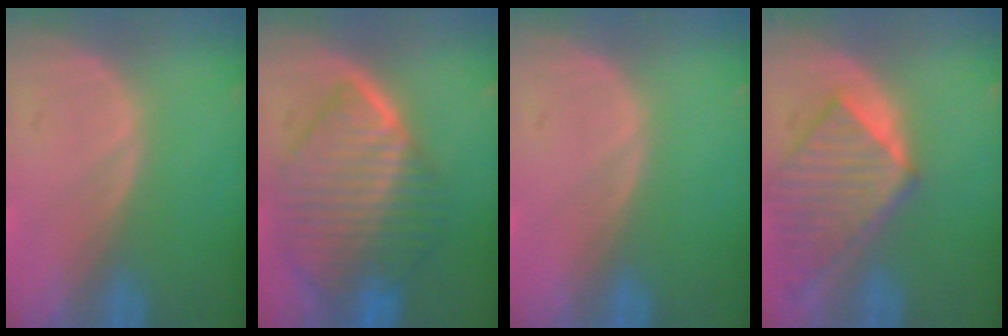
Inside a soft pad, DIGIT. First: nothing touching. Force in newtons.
{"total": 10.3, "press": 10.2, "slide": 0.9}
{"total": 0.0}
{"total": 8.0, "press": 7.5, "slide": 2.7}